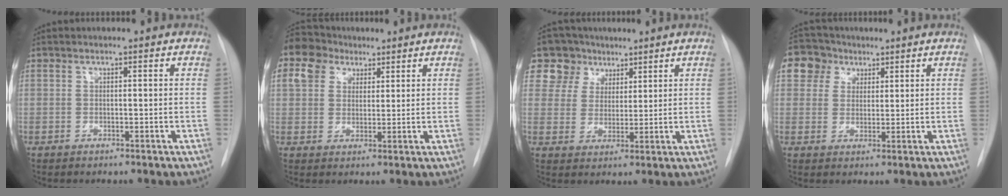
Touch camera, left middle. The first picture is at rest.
{"total": 16.0, "force": [8.9, 11.8, 6.0], "torque": [-0.184, 0.073, 0.174]}
{"total": 8.8, "force": [5.2, 7.1, 0.8], "torque": [-0.013, 0.024, 0.095]}
{"total": 5.8, "force": [2.9, 4.9, 0.8], "torque": [-0.015, 0.020, 0.056]}